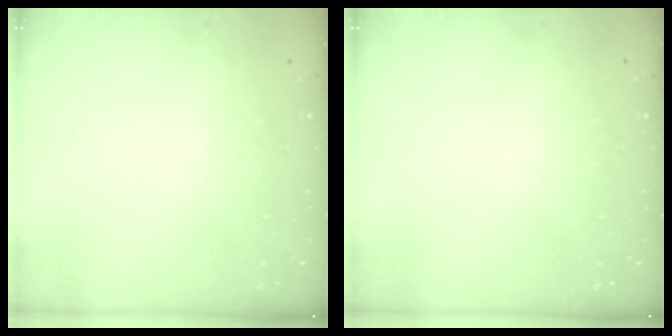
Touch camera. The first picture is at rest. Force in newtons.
{"total": 0.0}